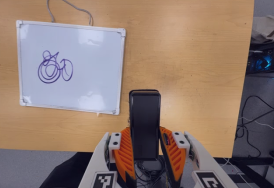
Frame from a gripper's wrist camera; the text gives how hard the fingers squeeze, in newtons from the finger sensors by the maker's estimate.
{"total": 4.1, "left": 2.7, "right": 5.5}